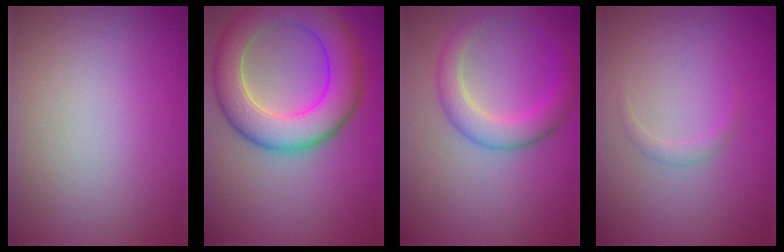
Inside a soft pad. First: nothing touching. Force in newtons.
{"total": 8.3, "press": 8.3, "slide": 0.5}
{"total": 3.7, "press": 3.7, "slide": 0.2}
{"total": 0.8, "press": 0.8, "slide": 0.0}